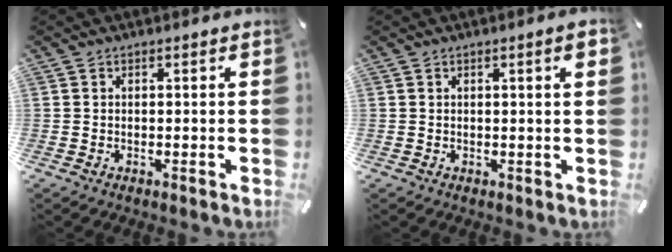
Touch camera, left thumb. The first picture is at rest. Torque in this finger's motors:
{"motor_torque": [-0.03, -0.40, 0.21, 0.14, 0.01]}